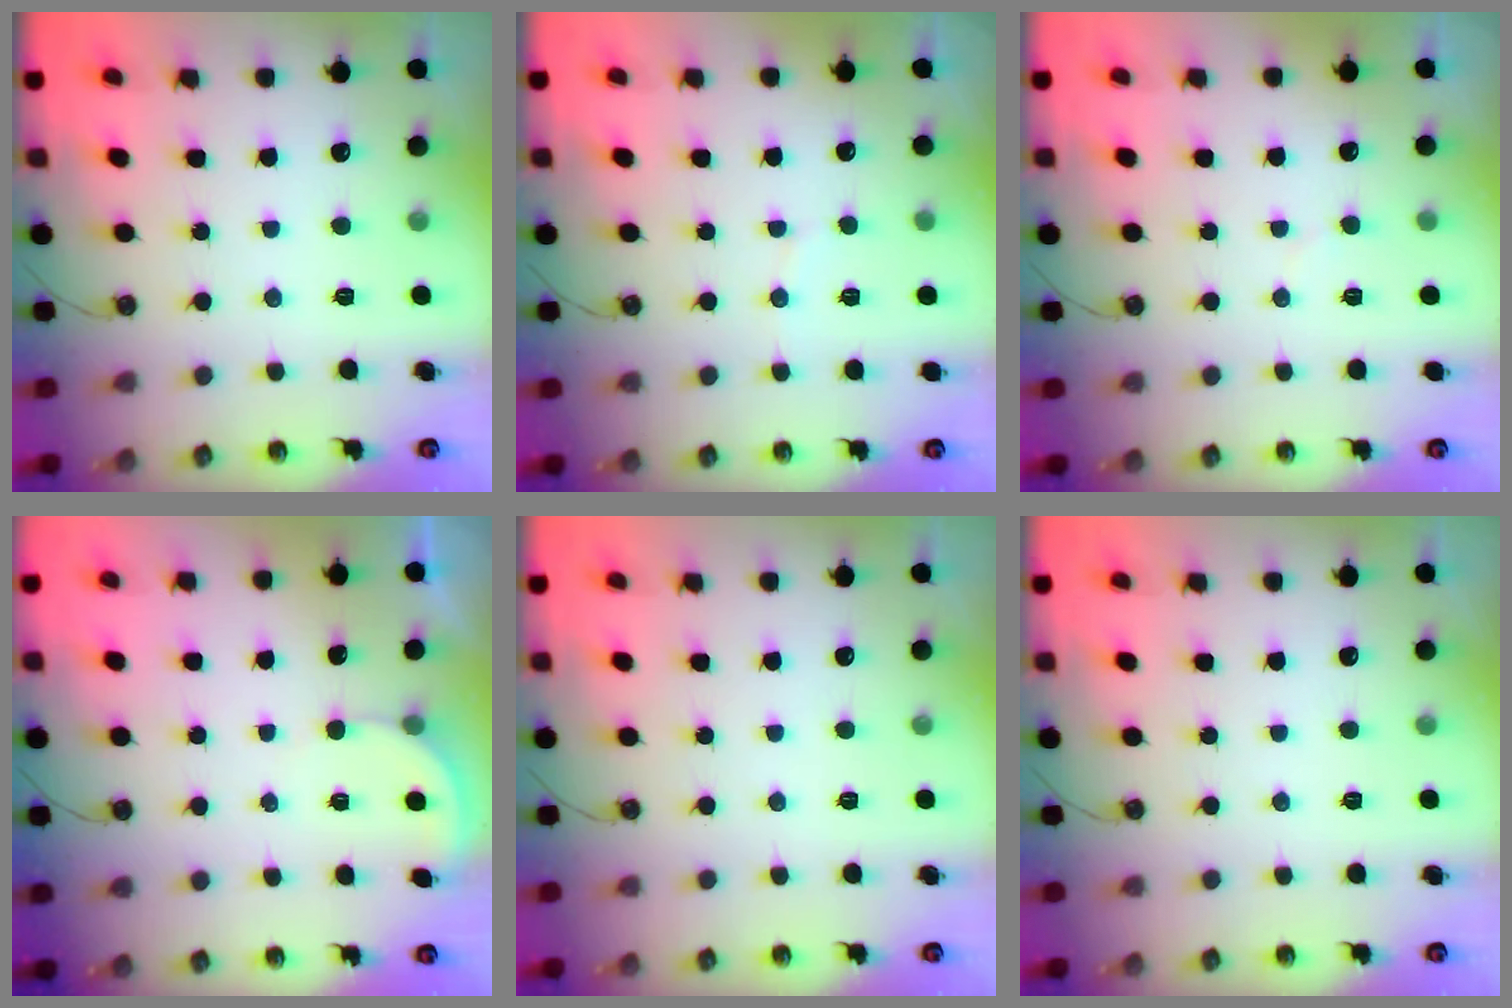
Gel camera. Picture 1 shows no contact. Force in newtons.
{"total": 2.7, "press": 2.4, "slide": 1.2}
{"total": 3.4, "press": 3.3, "slide": 0.4}
{"total": 2.2, "press": 2.2, "slide": 0.2}
{"total": 0.0}
{"total": 0.0}